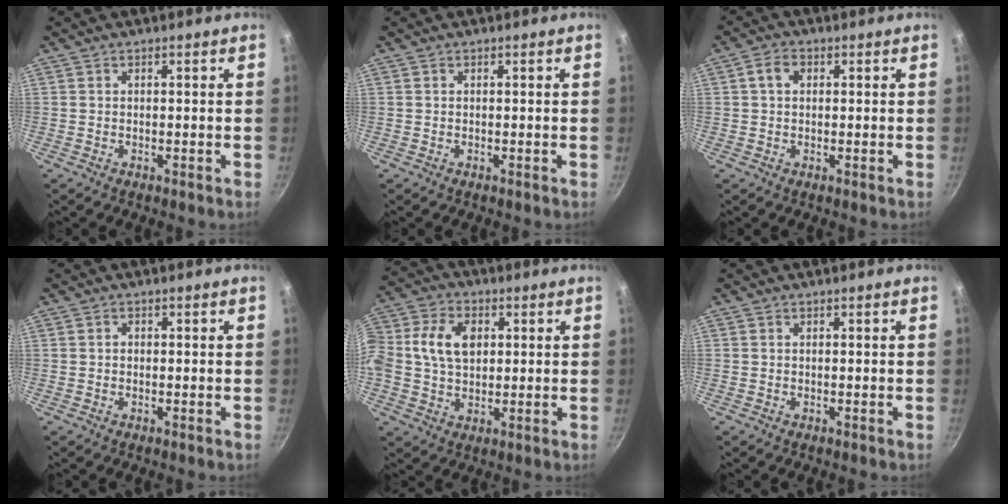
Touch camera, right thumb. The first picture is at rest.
{"total": 0.0}
{"total": 3.2, "force": [0.7, 2.4, 2.0], "torque": [-0.033, 0.007, 0.008]}
{"total": 0.7, "force": [0.0, 0.6, 0.3], "torque": [-0.004, 0.005, -0.001]}
{"total": 12.0, "force": [1.9, 8.7, 8.0], "torque": [-0.152, 0.022, 0.024]}
{"total": 0.0}